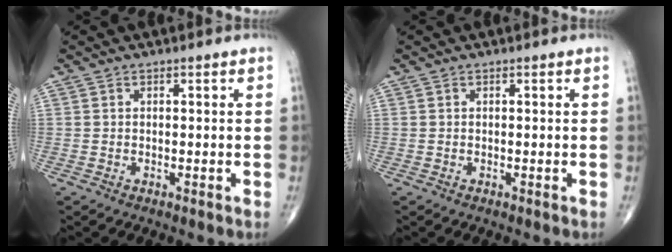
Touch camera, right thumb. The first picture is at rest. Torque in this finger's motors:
{"motor_torque": [-0.42, -0.34, -0.05, 0.05, -0.03]}